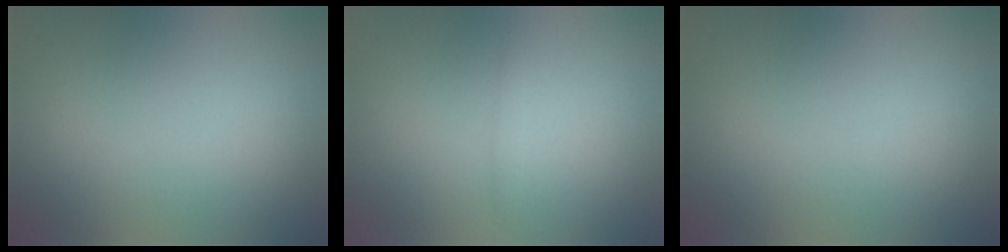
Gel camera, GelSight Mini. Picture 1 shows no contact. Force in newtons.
{"total": 0.7, "press": 0.7, "slide": 0.1}
{"total": 0.0}